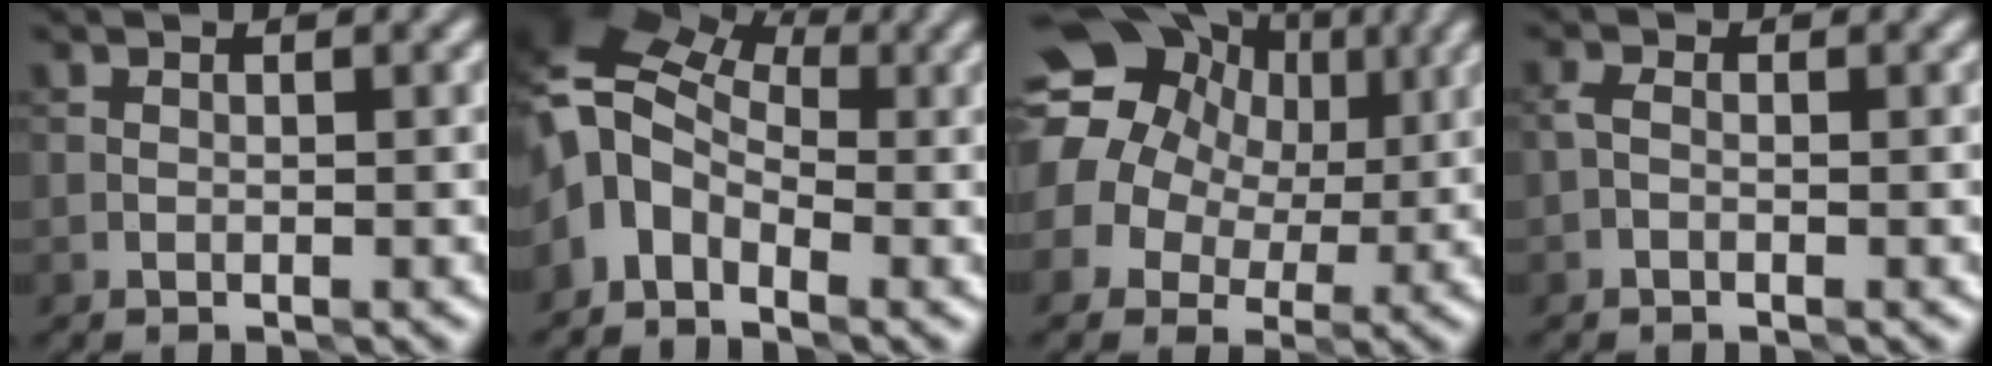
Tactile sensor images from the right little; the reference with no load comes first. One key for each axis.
{"total": 8.0, "fx": 0.3, "fy": 5.4, "fz": 5.9, "tx": -0.122, "ty": 0.020, "tz": -0.014}
{"total": 15.8, "fx": 5.3, "fy": 13.1, "fz": 7.2, "tx": -0.161, "ty": 0.032, "tz": 0.076}
{"total": 1.0, "fx": -0.3, "fy": 0.5, "fz": 0.7, "tx": -0.015, "ty": 0.005, "tz": -0.009}